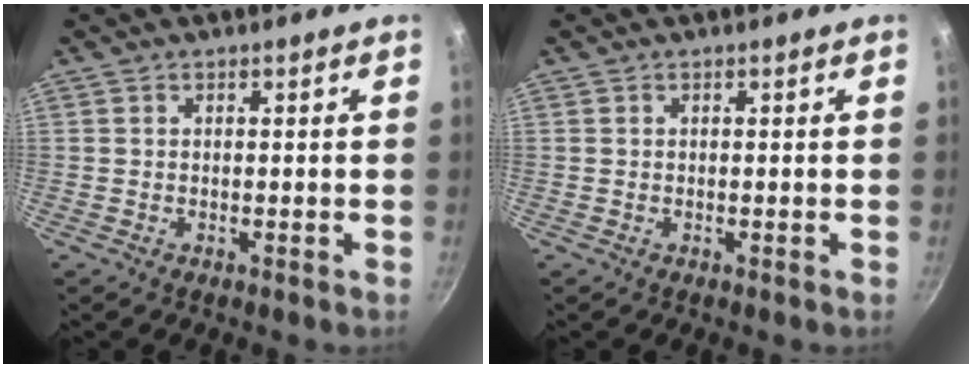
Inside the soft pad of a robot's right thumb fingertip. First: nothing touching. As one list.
[{"total": 0.0}]